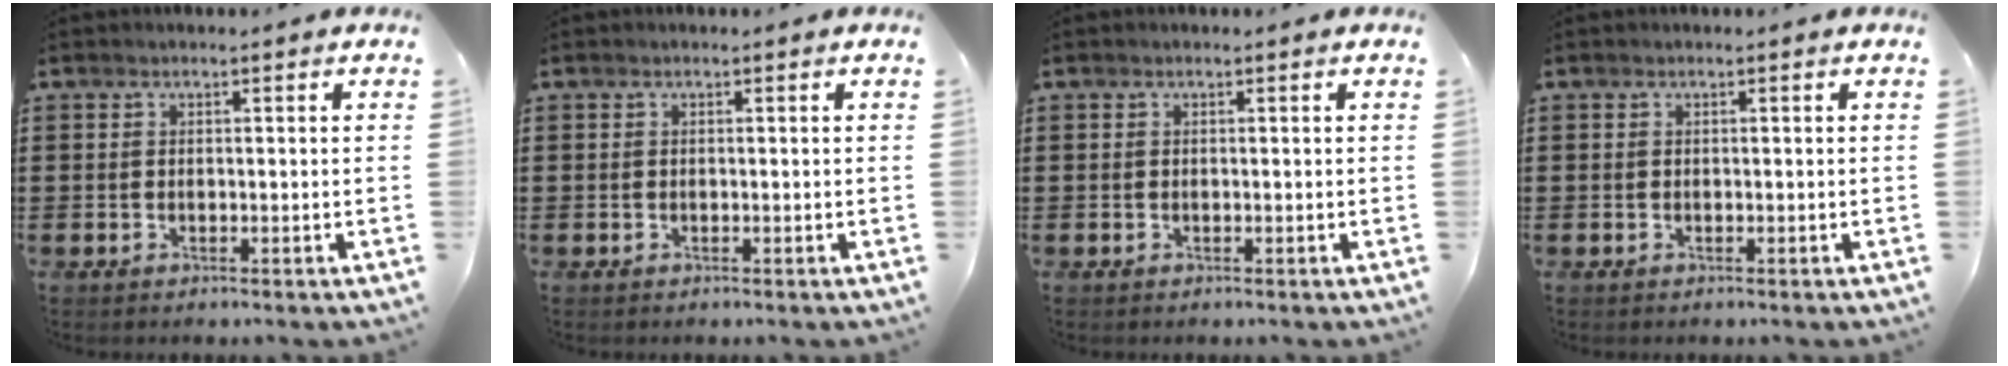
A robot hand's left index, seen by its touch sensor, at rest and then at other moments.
{"total": 0.0}
{"total": 0.0}
{"total": 0.0}